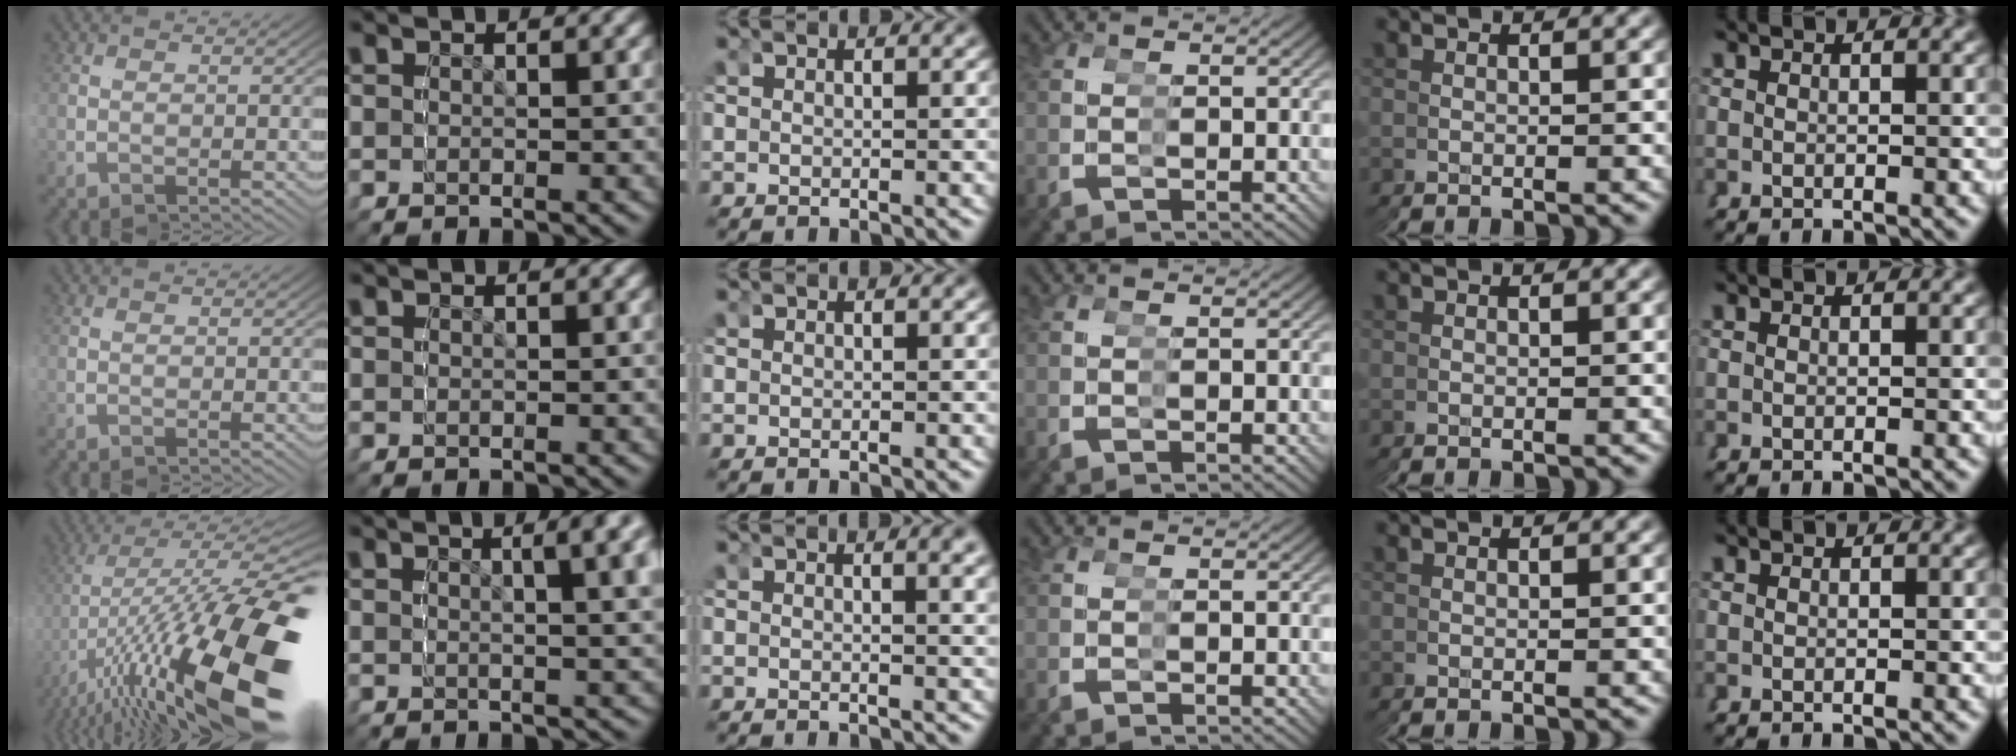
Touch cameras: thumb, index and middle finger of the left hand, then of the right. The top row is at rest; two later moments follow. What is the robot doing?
{"motion": "grasp_and_lifting", "object": "condiment"}